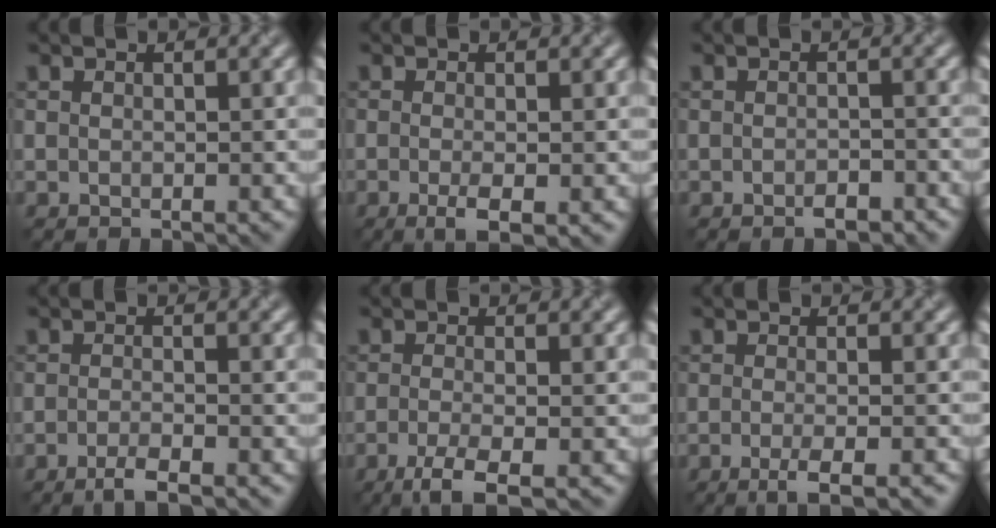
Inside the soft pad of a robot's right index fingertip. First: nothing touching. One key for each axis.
{"total": 2.6, "fx": -0.9, "fy": 0.6, "fz": 2.3, "tx": -0.044, "ty": -0.010, "tz": -0.016}
{"total": 1.4, "fx": -1.0, "fy": 0.6, "fz": 0.9, "tx": -0.013, "ty": -0.001, "tz": -0.015}
{"total": 2.3, "fx": -1.4, "fy": 0.5, "fz": 1.8, "tx": -0.028, "ty": -0.002, "tz": -0.031}
{"total": 3.4, "fx": -1.8, "fy": 0.8, "fz": 2.8, "tx": -0.054, "ty": -0.007, "tz": -0.042}
{"total": 3.1, "fx": -1.5, "fy": 0.7, "fz": 2.7, "tx": -0.039, "ty": -0.004, "tz": -0.031}